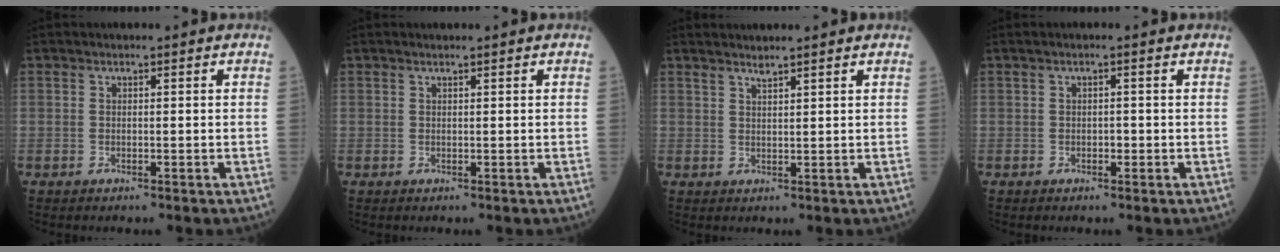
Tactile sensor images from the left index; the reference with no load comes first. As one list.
[{"total": 0.7, "force": [0.5, -0.1, 0.3], "torque": [-0.009, 0.002, 0.013]}, {"total": 2.6, "force": [2.3, -0.3, 1.1], "torque": [-0.015, 0.013, 0.043]}, {"total": 1.0, "force": [-0.1, 0.4, 0.9], "torque": [-0.012, 0.002, -0.003]}]